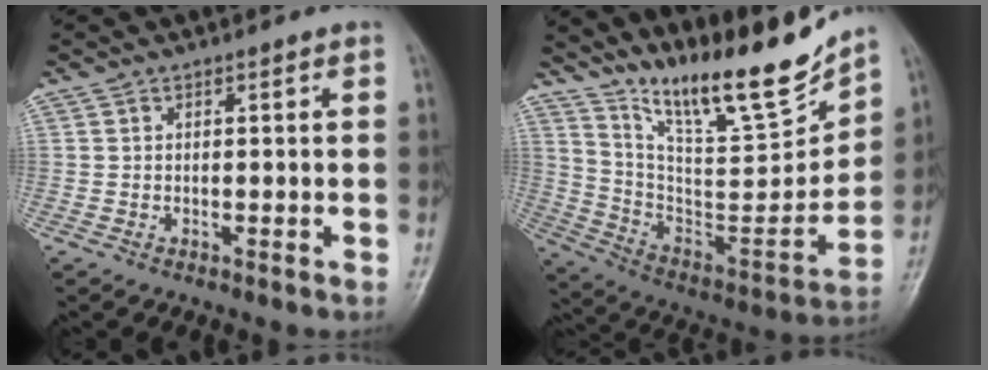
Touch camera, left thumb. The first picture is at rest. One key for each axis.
{"total": 21.1, "fx": 17.1, "fy": 3.9, "fz": 11.8, "tx": -0.151, "ty": -0.107, "tz": 0.302}